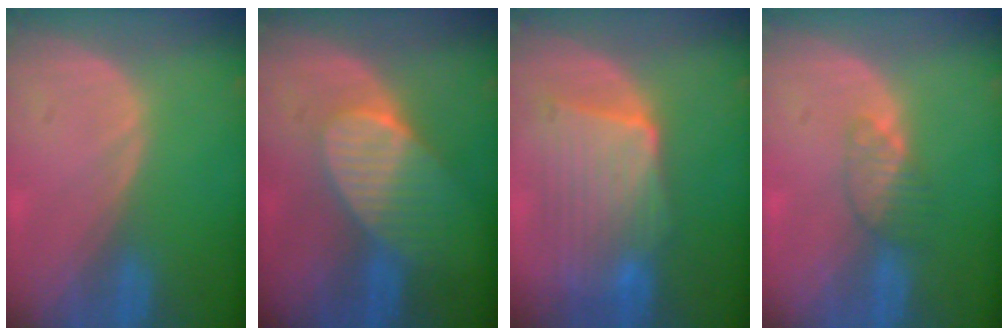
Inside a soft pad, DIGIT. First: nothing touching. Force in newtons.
{"total": 7.3, "press": 6.8, "slide": 2.7}
{"total": 9.3, "press": 8.6, "slide": 3.3}
{"total": 3.5, "press": 3.2, "slide": 1.4}